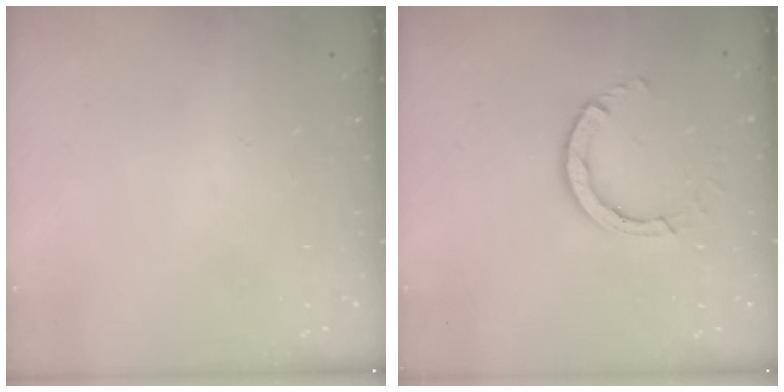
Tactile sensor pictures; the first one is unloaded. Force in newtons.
{"total": 4.0, "press": 4.0, "slide": 0.4}